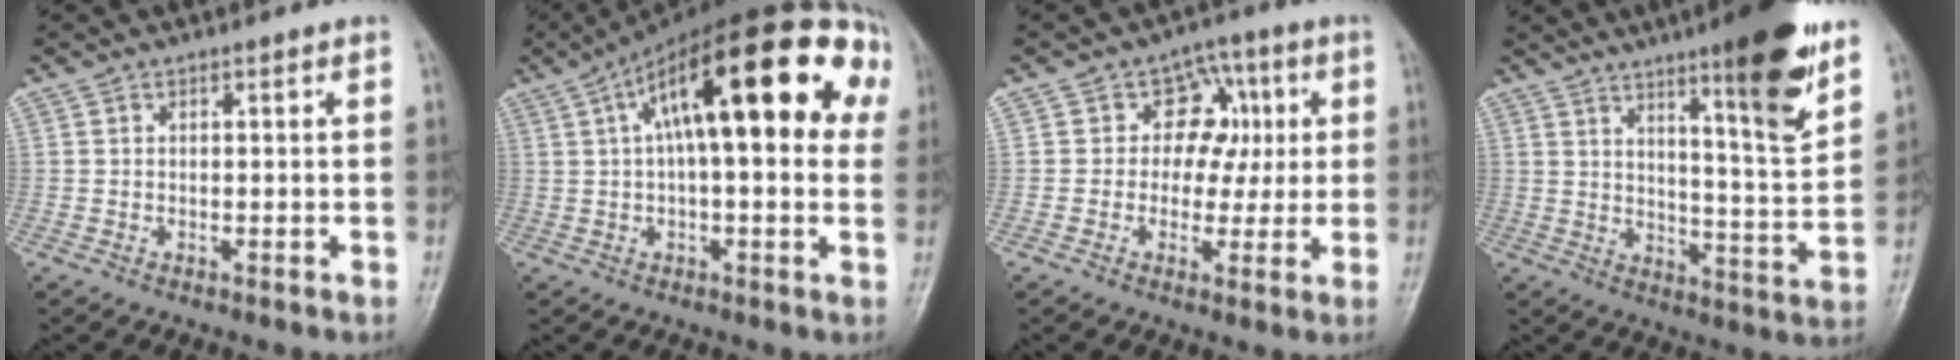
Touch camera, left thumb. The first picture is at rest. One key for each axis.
{"total": 26.0, "fx": 7.0, "fy": 9.4, "fz": 23.2, "tx": -0.337, "ty": 0.055, "tz": 0.096}
{"total": 8.5, "fx": 1.2, "fy": 7.0, "fz": 4.7, "tx": -0.004, "ty": 0.011, "tz": 0.009}
{"total": 15.5, "fx": 9.5, "fy": 2.1, "fz": 12.1, "tx": -0.160, "ty": -0.062, "tz": 0.145}